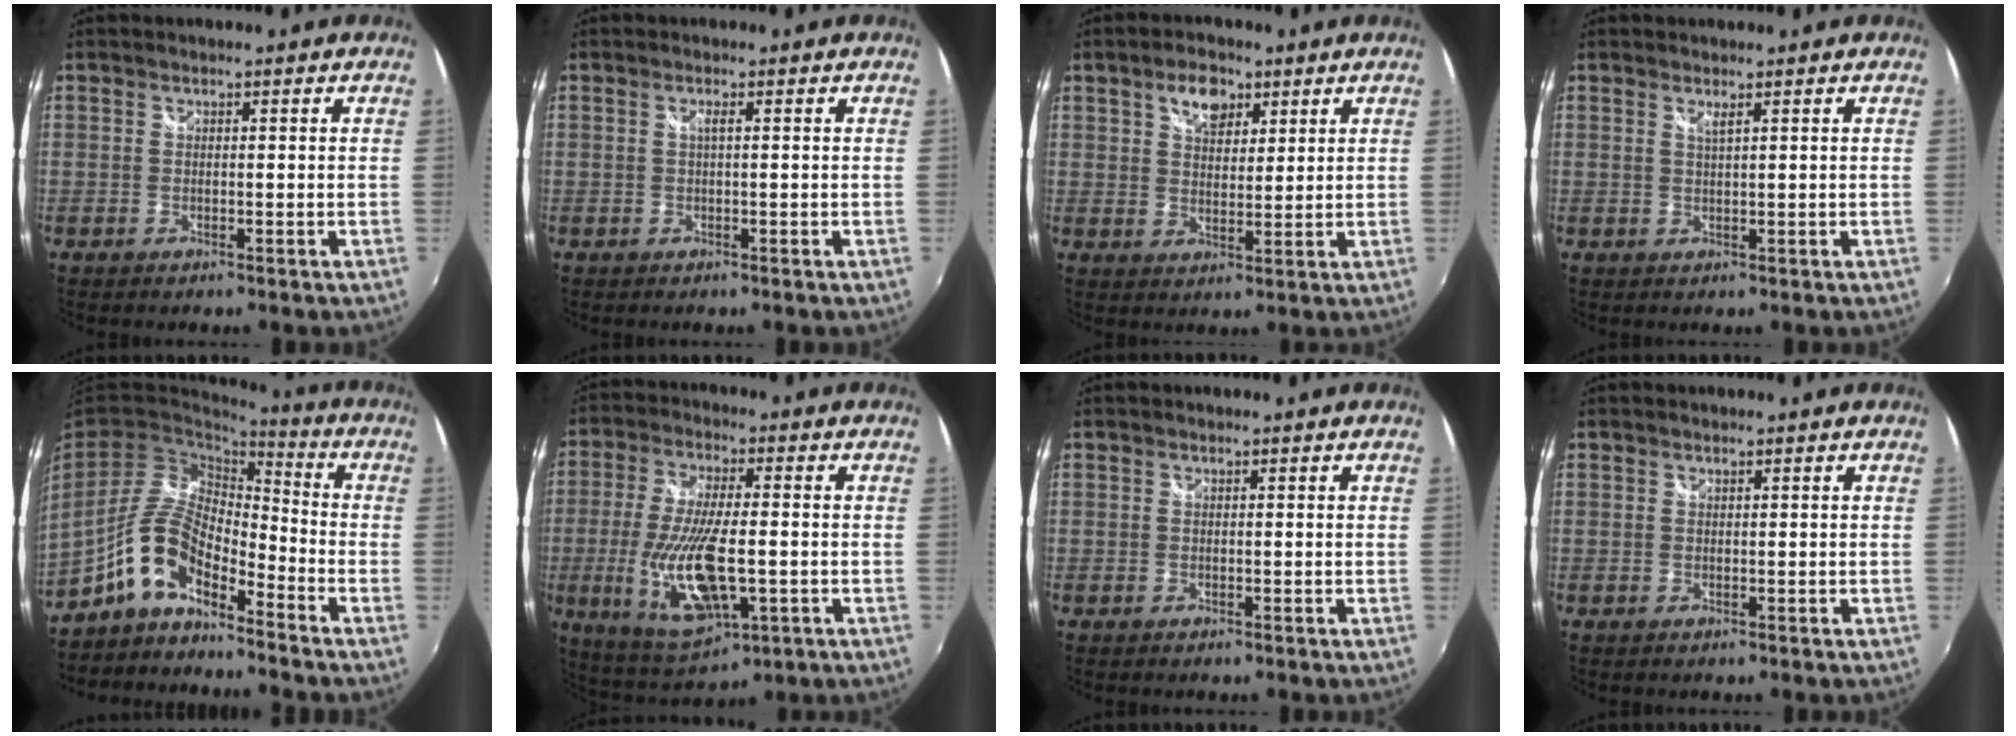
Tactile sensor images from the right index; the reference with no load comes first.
{"total": 0.9, "force": [0.0, -0.2, 0.9], "torque": [-0.016, 0.001, -0.001]}
{"total": 6.3, "force": [3.5, 3.7, 3.7], "torque": [-0.055, 0.013, 0.060]}
{"total": 1.0, "force": [0.7, -0.2, 0.7], "torque": [-0.012, -0.002, 0.012]}
{"total": 10.6, "force": [-6.8, 4.3, 7.0], "torque": [-0.152, 0.013, -0.135]}
{"total": 16.8, "force": [-3.5, 5.9, 15.4], "torque": [-0.311, -0.025, -0.054]}
{"total": 0.0}
{"total": 0.0}